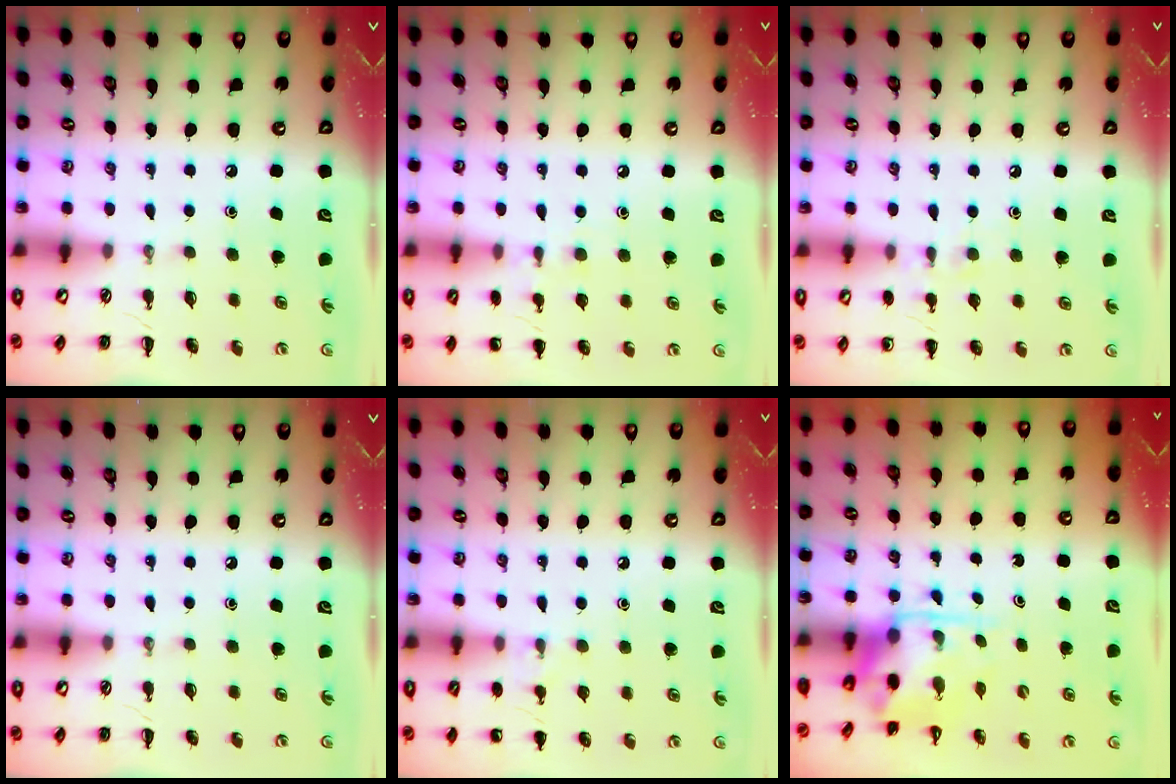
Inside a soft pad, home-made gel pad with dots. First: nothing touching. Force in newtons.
{"total": 5.5, "press": 5.3, "slide": 1.6}
{"total": 7.0, "press": 6.7, "slide": 2.0}
{"total": 0.0}
{"total": 5.2, "press": 4.9, "slide": 1.6}
{"total": 3.4, "press": 3.3, "slide": 0.6}